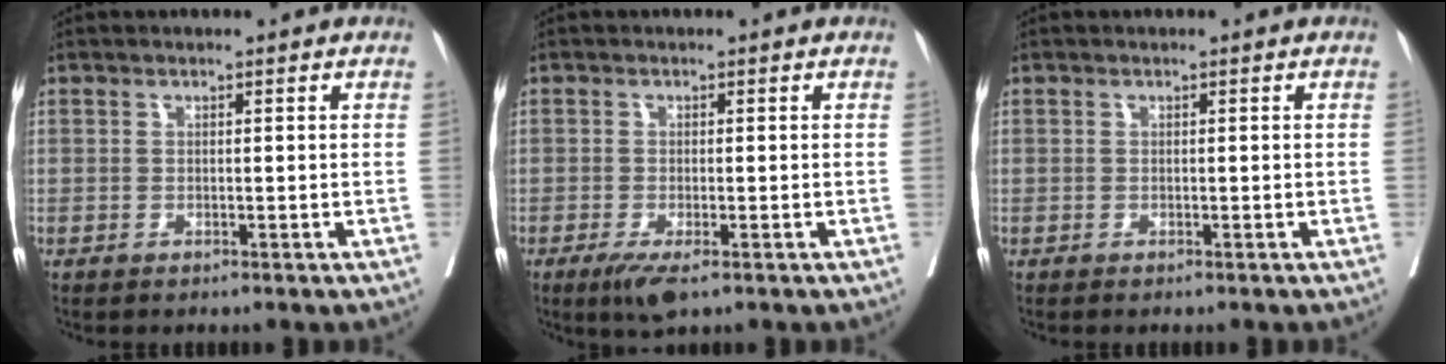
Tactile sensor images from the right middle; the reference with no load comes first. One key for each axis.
{"total": 3.6, "fx": -2.1, "fy": 0.8, "fz": 2.9, "tx": -0.051, "ty": -0.010, "tz": -0.034}
{"total": 0.7, "fx": -0.6, "fy": 0.0, "fz": 0.2, "tx": -0.003, "ty": -0.002, "tz": -0.012}